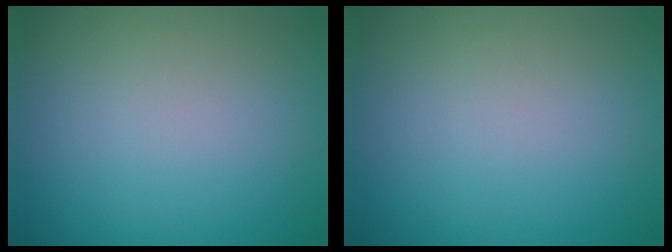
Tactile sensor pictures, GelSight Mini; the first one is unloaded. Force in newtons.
{"total": 0.0}